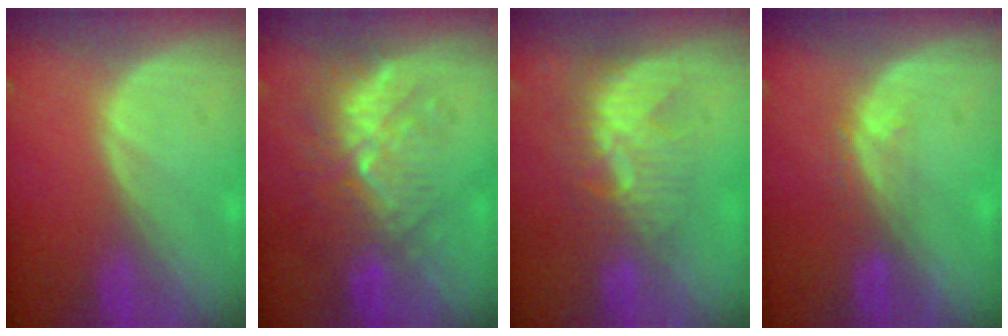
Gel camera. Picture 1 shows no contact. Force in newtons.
{"total": 9.4, "press": 8.7, "slide": 3.5}
{"total": 8.9, "press": 7.7, "slide": 4.4}
{"total": 2.8, "press": 2.1, "slide": 1.7}